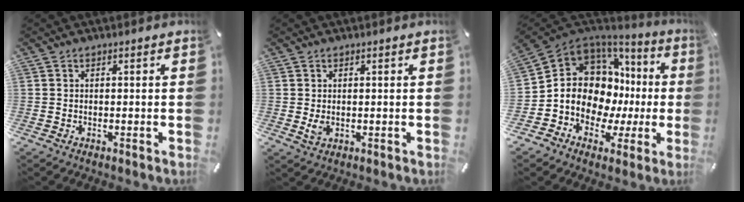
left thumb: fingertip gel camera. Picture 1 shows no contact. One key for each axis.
{"total": 2.3, "fx": 0.0, "fy": 1.7, "fz": 1.6, "tx": -0.029, "ty": -0.003, "tz": -0.002}
{"total": 12.8, "fx": 1.3, "fy": 10.7, "fz": 6.9, "tx": -0.125, "ty": -0.040, "tz": 0.029}